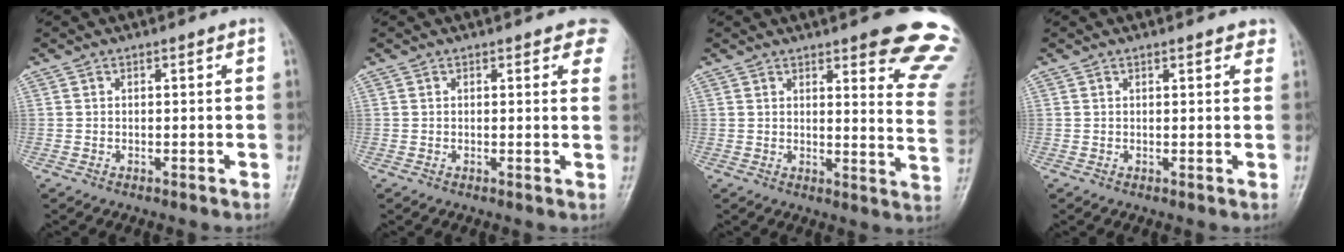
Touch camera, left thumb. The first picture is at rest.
{"total": 5.0, "force": [3.6, 1.9, 2.9], "torque": [-0.002, -0.008, 0.027]}
{"total": 16.2, "force": [12.2, 3.5, 10.0], "torque": [-0.084, -0.084, 0.124]}
{"total": 2.5, "force": [1.8, 0.9, 1.3], "torque": [0.001, -0.001, 0.017]}